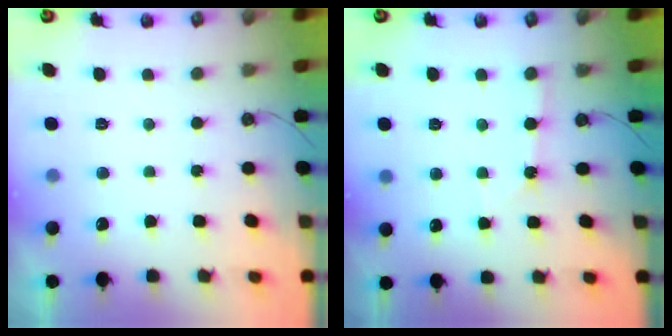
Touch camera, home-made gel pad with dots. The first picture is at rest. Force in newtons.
{"total": 2.0, "press": 2.0, "slide": 0.3}